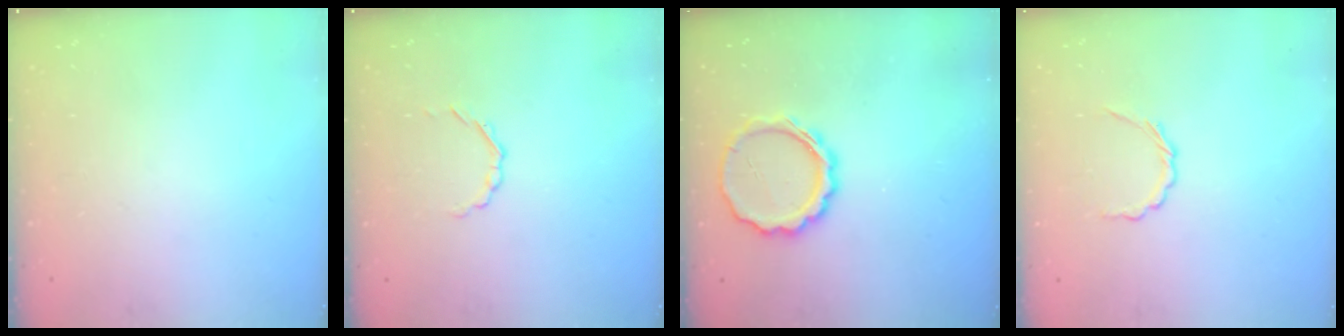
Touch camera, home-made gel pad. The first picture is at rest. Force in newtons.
{"total": 1.8, "press": 1.7, "slide": 0.7}
{"total": 11.1, "press": 10.8, "slide": 2.4}
{"total": 2.6, "press": 2.4, "slide": 1.0}